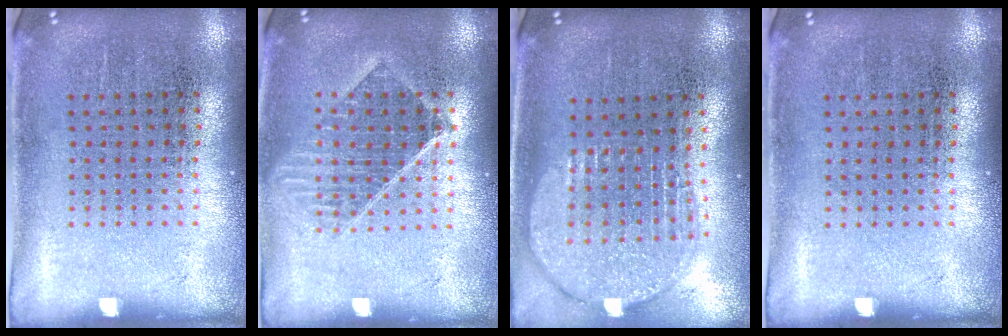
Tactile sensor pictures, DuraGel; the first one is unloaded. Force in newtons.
{"total": 1.4, "press": 1.3, "slide": 0.6}
{"total": 2.0, "press": 1.7, "slide": 1.1}
{"total": 0.0}